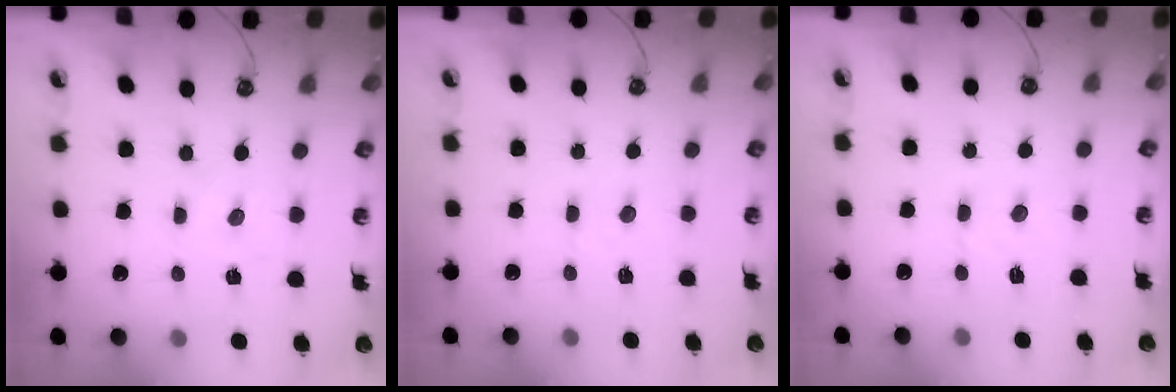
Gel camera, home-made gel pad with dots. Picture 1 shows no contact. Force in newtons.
{"total": 3.4, "press": 3.4, "slide": 0.5}
{"total": 5.5, "press": 5.4, "slide": 0.8}